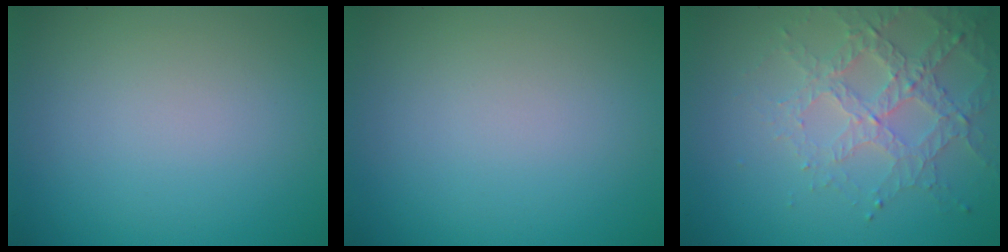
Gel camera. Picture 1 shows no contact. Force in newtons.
{"total": 0.0}
{"total": 3.4, "press": 3.4, "slide": 0.6}